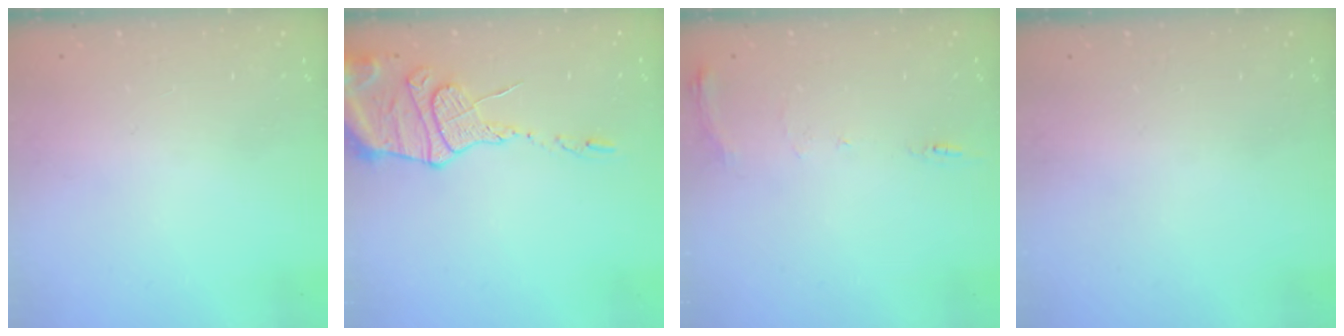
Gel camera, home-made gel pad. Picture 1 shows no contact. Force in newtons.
{"total": 14.4, "press": 14.4, "slide": 1.4}
{"total": 7.4, "press": 7.4, "slide": 0.8}
{"total": 0.0}